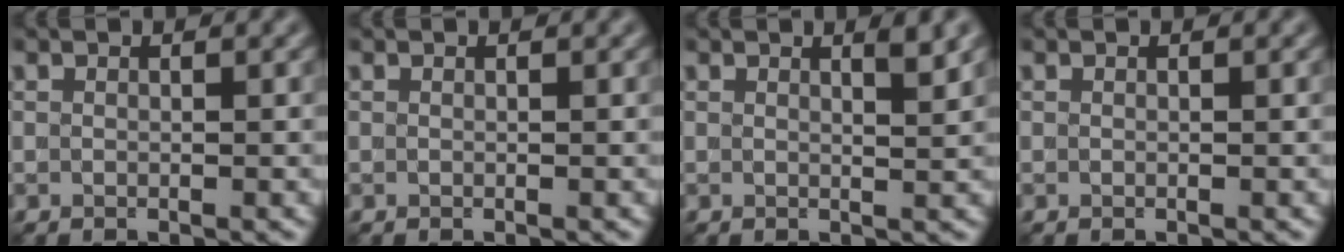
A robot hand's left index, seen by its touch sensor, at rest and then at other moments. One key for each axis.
{"total": 0.0}
{"total": 2.0, "fx": 1.2, "fy": 0.5, "fz": 1.5, "tx": -0.011, "ty": 0.002, "tz": 0.014}
{"total": 0.0}